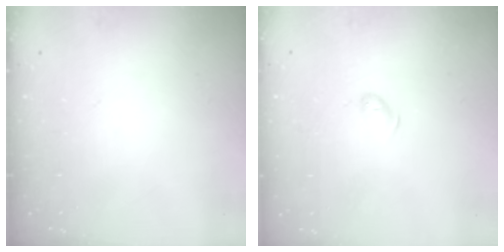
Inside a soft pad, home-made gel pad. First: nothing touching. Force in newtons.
{"total": 5.6, "press": 5.6, "slide": 0.8}